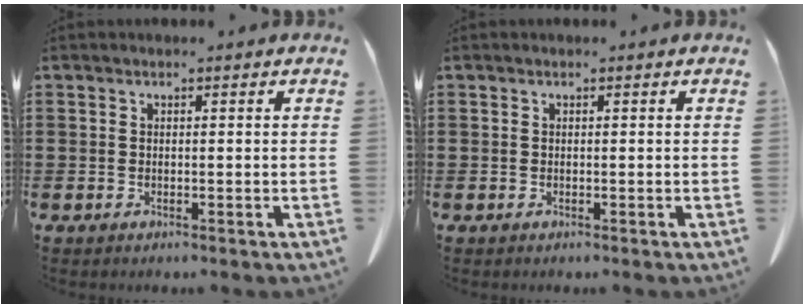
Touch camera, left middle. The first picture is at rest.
{"total": 0.0}